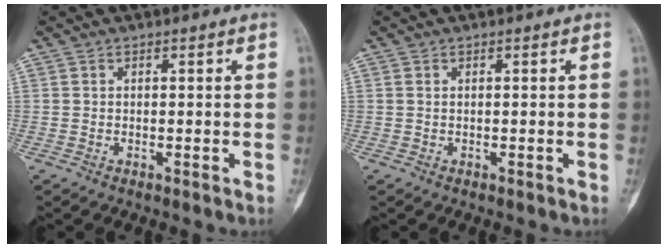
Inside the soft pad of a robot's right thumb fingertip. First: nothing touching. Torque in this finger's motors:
{"motor_torque": [-0.01, 0.15, 0.07, 0.13, 0.01]}